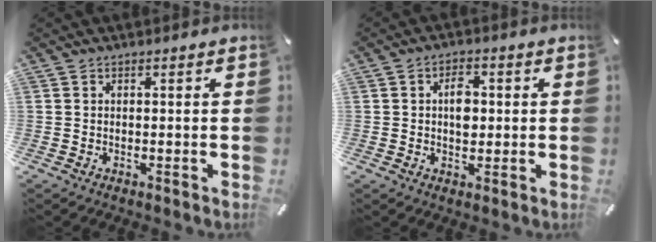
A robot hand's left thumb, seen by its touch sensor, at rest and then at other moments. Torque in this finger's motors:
{"motor_torque": [0.98, 0.91, 0.61, 0.06, 0.01]}